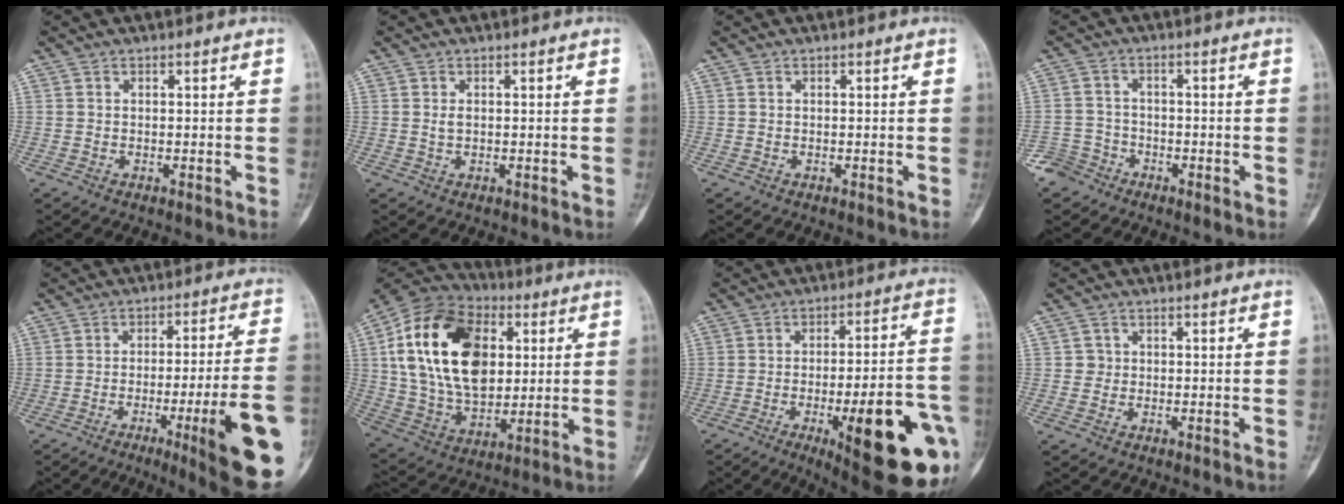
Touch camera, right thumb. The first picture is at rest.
{"total": 1.1, "force": [0.1, 0.6, 0.9], "torque": [-0.014, 0.000, 0.004]}
{"total": 0.0}
{"total": 4.5, "force": [-3.2, 3.1, -0.3], "torque": [0.024, 0.018, -0.068]}
{"total": 19.1, "force": [-6.7, 1.5, 17.8], "torque": [-0.206, 0.005, -0.091]}
{"total": 26.0, "force": [5.3, 16.7, 19.3], "torque": [-0.337, -0.005, 0.092]}
{"total": 24.5, "force": [-8.7, 6.7, 21.9], "torque": [-0.248, 0.020, -0.104]}
{"total": 1.3, "force": [-0.1, 1.3, 0.1], "torque": [0.008, 0.005, -0.003]}